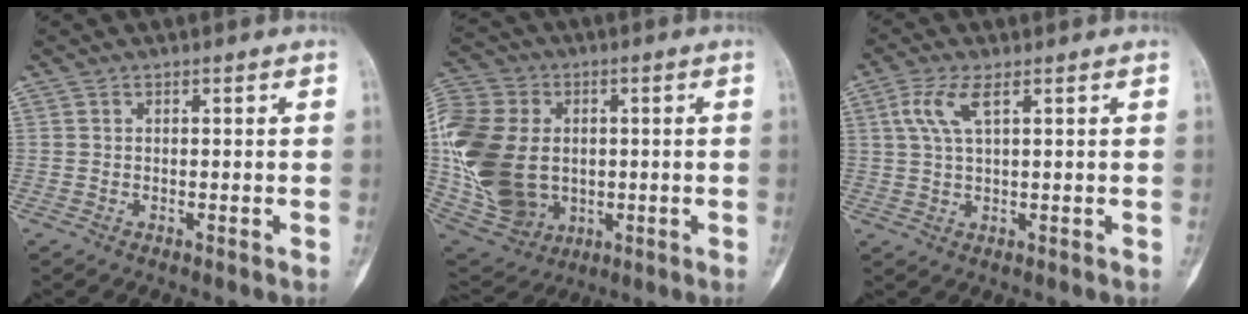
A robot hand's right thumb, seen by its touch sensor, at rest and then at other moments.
{"total": 24.9, "force": [0.1, 18.7, 16.5], "torque": [-0.363, 0.002, 0.024]}
{"total": 5.3, "force": [2.1, 1.7, 4.6], "torque": [-0.112, 0.004, 0.044]}